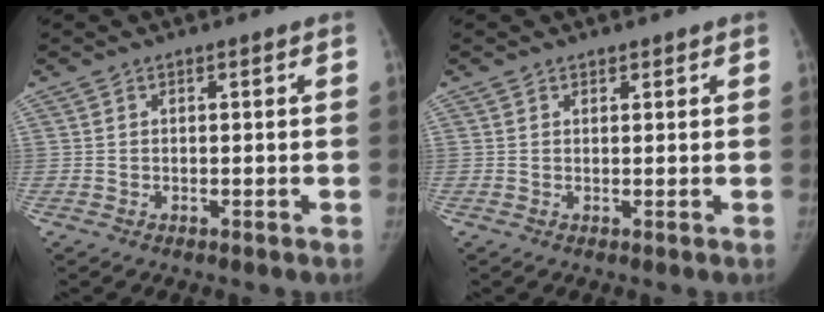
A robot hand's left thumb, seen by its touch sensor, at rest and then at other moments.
{"total": 0.9, "force": [0.7, 0.6, 0.0], "torque": [0.017, -0.004, 0.006]}